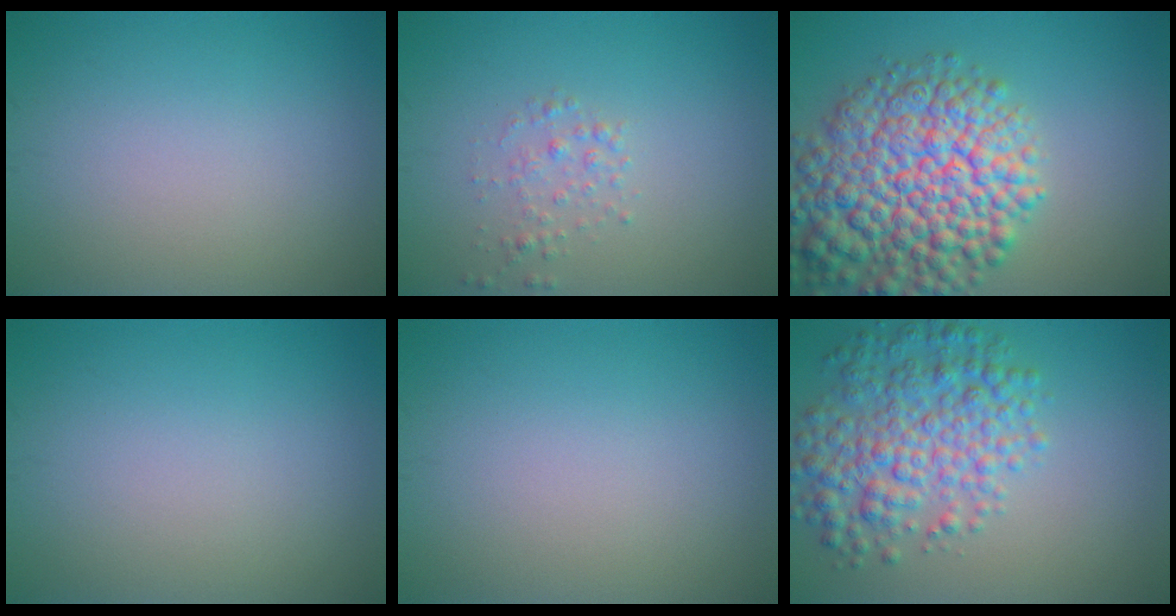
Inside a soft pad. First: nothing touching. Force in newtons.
{"total": 1.4, "press": 1.4, "slide": 0.0}
{"total": 11.4, "press": 11.4, "slide": 0.5}
{"total": 0.0}
{"total": 0.0}
{"total": 6.4, "press": 6.4, "slide": 0.1}